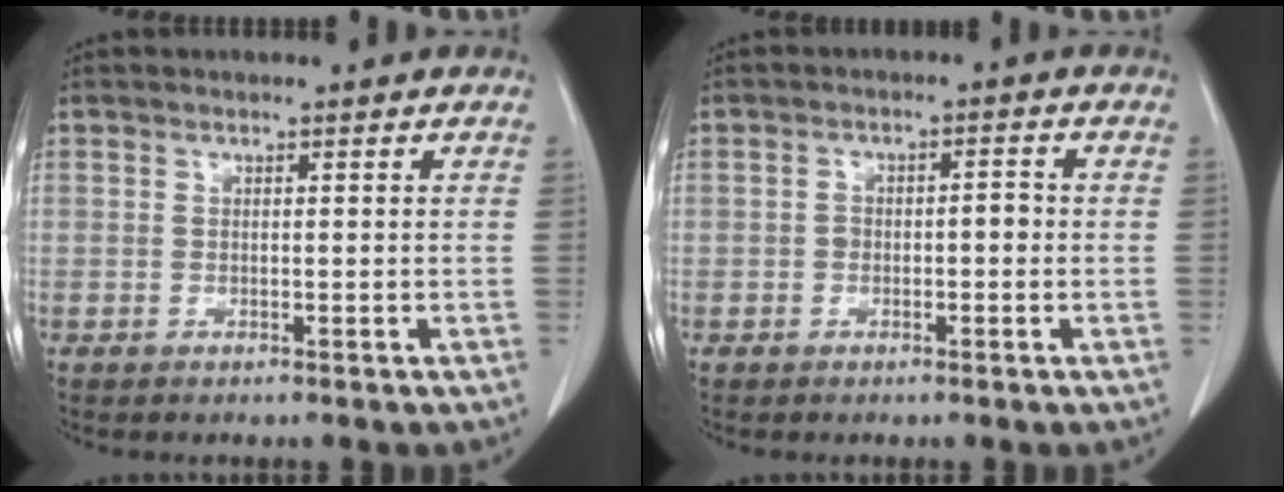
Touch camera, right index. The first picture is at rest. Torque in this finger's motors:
{"motor_torque": [0.46, -0.25, 0.01, 0.04]}